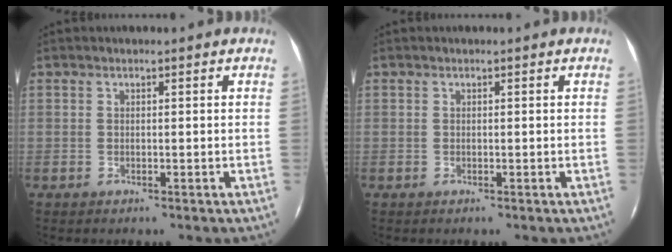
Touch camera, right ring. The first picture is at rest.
{"total": 0.0}